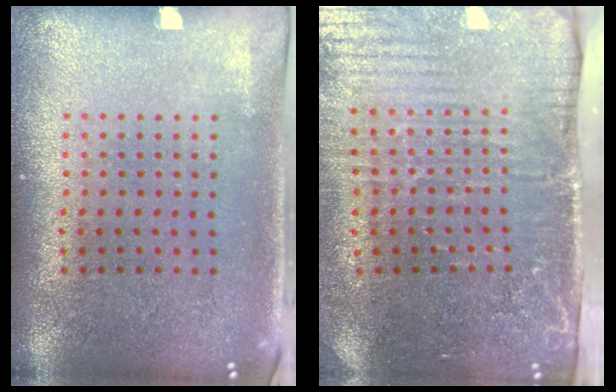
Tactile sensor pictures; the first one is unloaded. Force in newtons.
{"total": 4.5, "press": 3.7, "slide": 2.4}